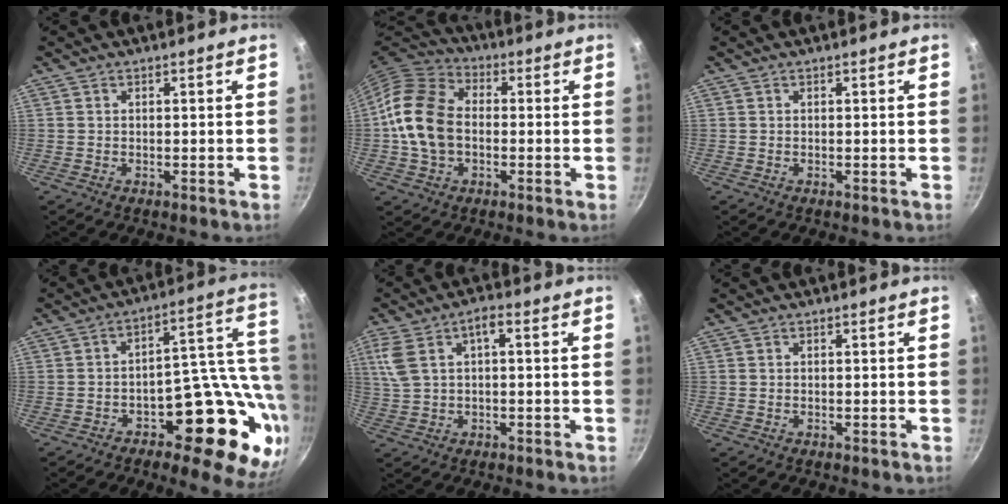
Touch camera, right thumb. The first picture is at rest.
{"total": 13.8, "force": [-0.9, 9.8, 9.6], "torque": [-0.162, 0.025, -0.032]}
{"total": 0.0}
{"total": 20.3, "force": [-6.5, 11.2, 15.6], "torque": [-0.122, 0.046, -0.087]}
{"total": 7.3, "force": [1.4, 3.5, 6.2], "torque": [-0.127, 0.016, 0.025]}
{"total": 0.0}